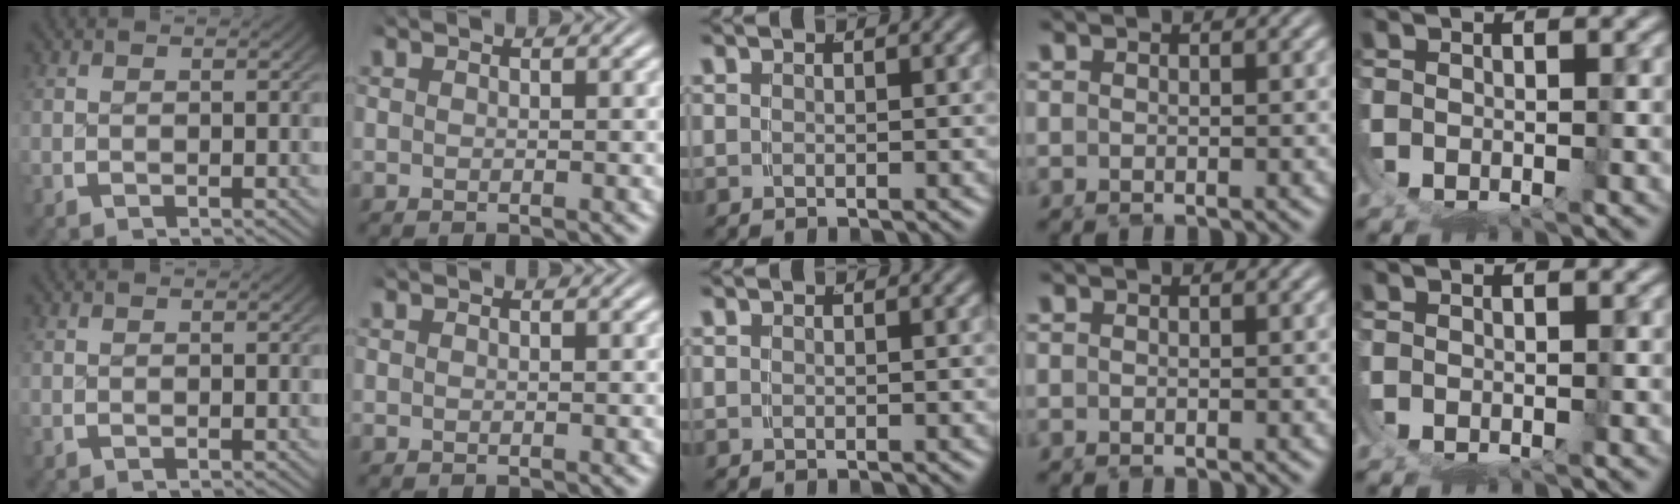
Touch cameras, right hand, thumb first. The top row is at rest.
{}